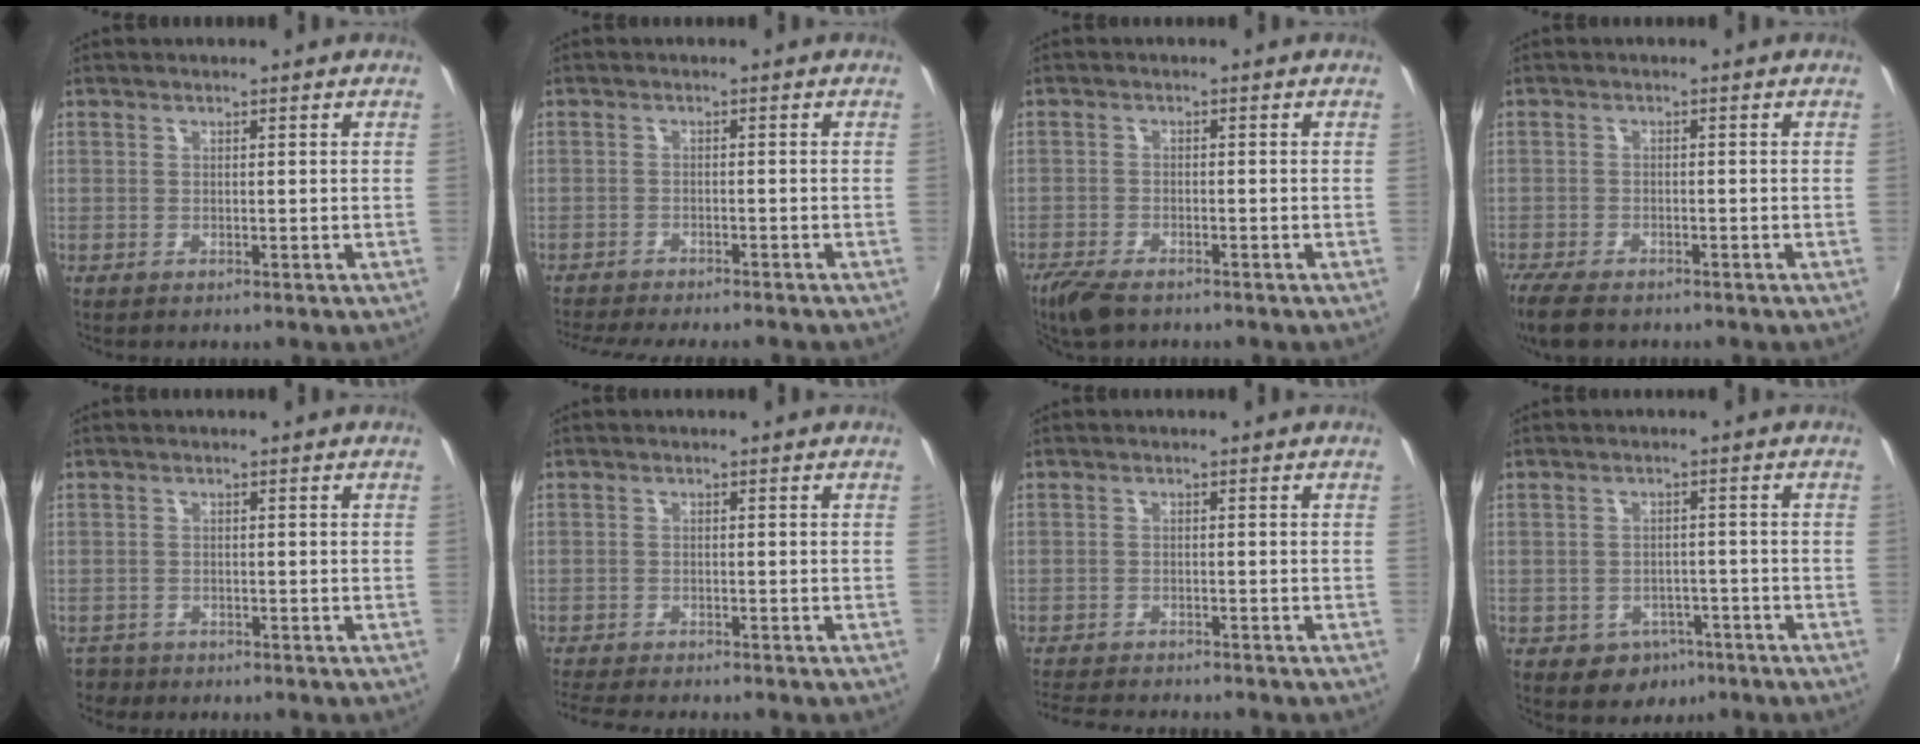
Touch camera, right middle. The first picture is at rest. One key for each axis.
{"total": 9.3, "fx": -8.4, "fy": 0.9, "fz": 3.8, "tx": -0.090, "ty": -0.020, "tz": -0.129}
{"total": 6.0, "fx": -4.6, "fy": 1.9, "fz": 3.2, "tx": -0.088, "ty": -0.019, "tz": -0.088}
{"total": 6.6, "fx": -5.3, "fy": 2.1, "fz": 3.2, "tx": -0.090, "ty": -0.030, "tz": -0.102}
{"total": 3.0, "fx": -2.4, "fy": 1.8, "fz": 0.2, "tx": -0.016, "ty": -0.004, "tz": -0.045}
{"total": 6.2, "fx": -5.7, "fy": 0.4, "fz": 2.4, "tx": -0.064, "ty": -0.022, "tz": -0.098}
{"total": 7.8, "fx": -7.3, "fy": 1.1, "fz": 2.7, "tx": -0.074, "ty": -0.019, "tz": -0.119}
{"total": 5.9, "fx": -3.3, "fy": 4.6, "fz": 1.7, "tx": -0.042, "ty": 0.006, "tz": -0.033}